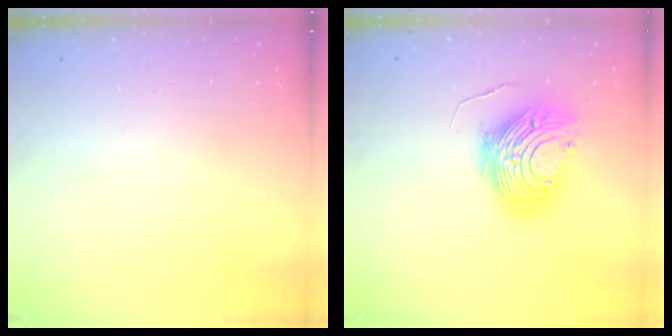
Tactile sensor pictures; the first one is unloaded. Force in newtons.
{"total": 12.9, "press": 12.9, "slide": 0.6}